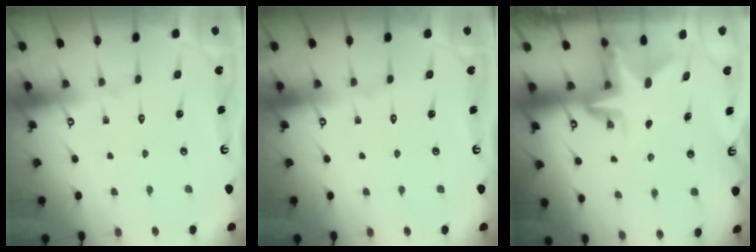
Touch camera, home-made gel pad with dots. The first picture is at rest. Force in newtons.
{"total": 0.0}
{"total": 3.2, "press": 3.2, "slide": 0.3}